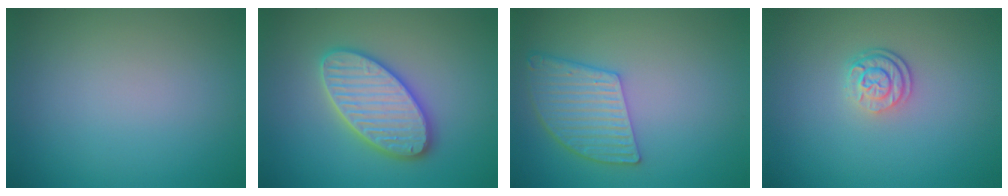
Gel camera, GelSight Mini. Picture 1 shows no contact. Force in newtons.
{"total": 5.8, "press": 5.8, "slide": 0.6}
{"total": 5.1, "press": 4.2, "slide": 2.9}
{"total": 2.6, "press": 1.9, "slide": 1.8}